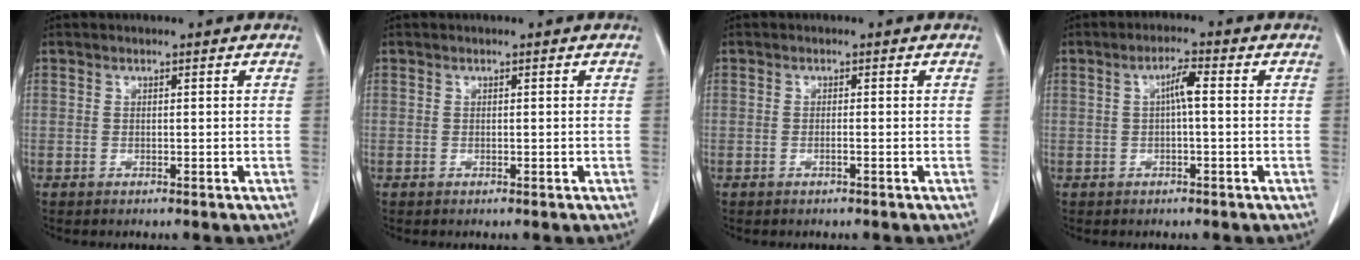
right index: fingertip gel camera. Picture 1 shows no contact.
{"total": 0.0}
{"total": 0.5, "force": [-0.2, -0.1, 0.5], "torque": [-0.007, 0.003, -0.003]}
{"total": 3.0, "force": [0.2, 0.3, 3.0], "torque": [-0.056, 0.006, 0.005]}